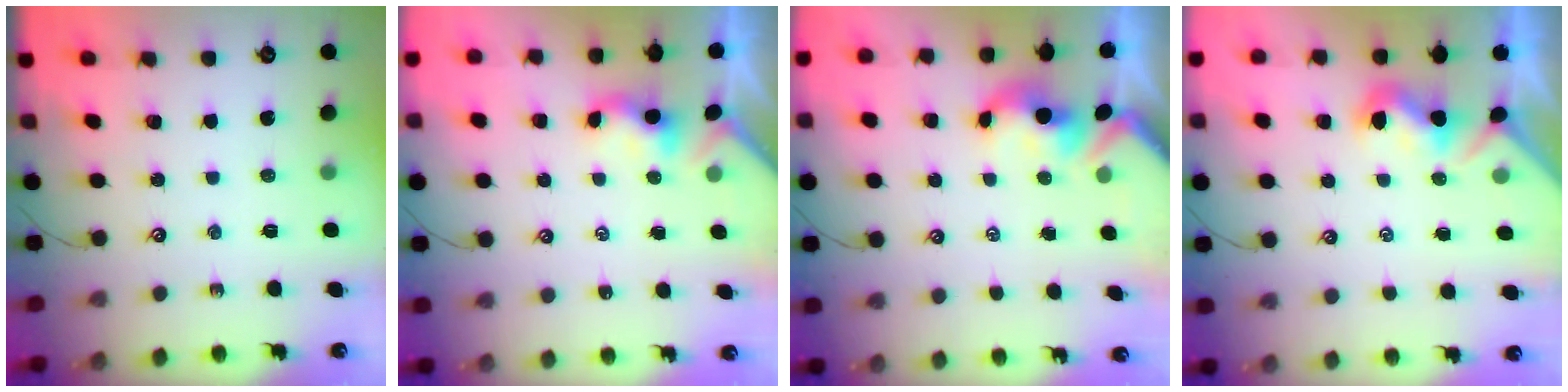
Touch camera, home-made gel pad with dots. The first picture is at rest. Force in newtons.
{"total": 0.8, "press": 0.7, "slide": 0.4}
{"total": 1.5, "press": 1.3, "slide": 0.7}
{"total": 0.6, "press": 0.4, "slide": 0.5}